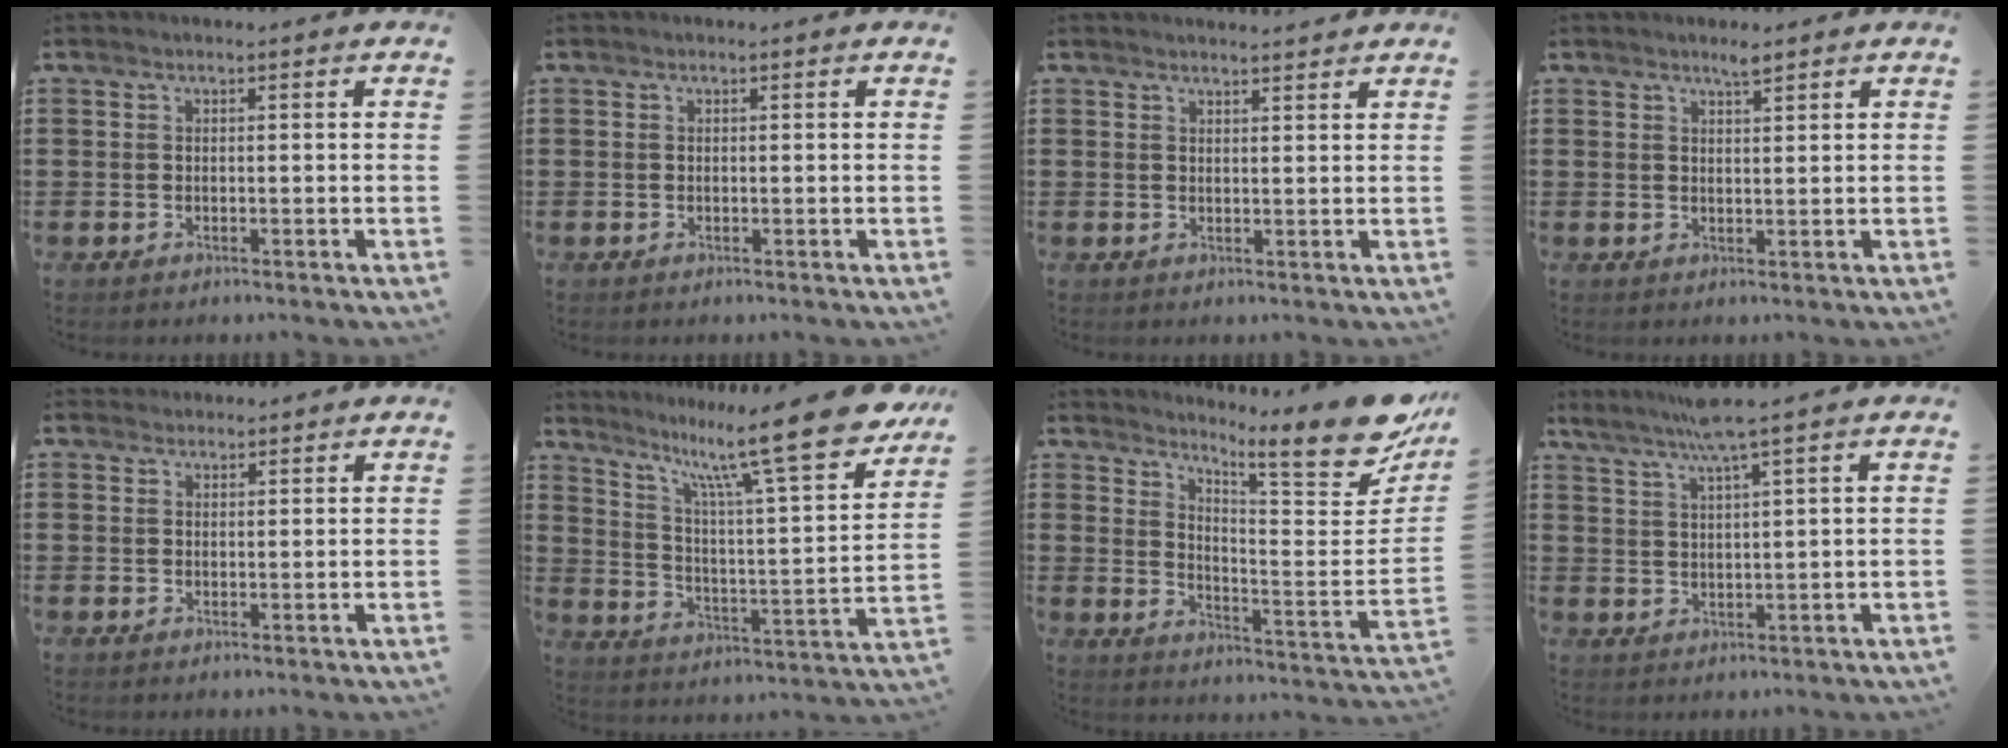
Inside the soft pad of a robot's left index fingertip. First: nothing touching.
{"total": 0.0}
{"total": 1.9, "force": [1.8, -0.1, 0.3], "torque": [-0.009, -0.001, 0.036]}
{"total": 2.2, "force": [1.8, 0.3, 1.2], "torque": [-0.025, 0.000, 0.033]}
{"total": 1.7, "force": [1.6, 0.6, 0.0], "torque": [-0.003, 0.004, 0.032]}
{"total": 15.4, "force": [12.3, 1.2, 9.2], "torque": [-0.175, -0.084, 0.198]}
{"total": 11.1, "force": [8.8, 1.0, 6.7], "torque": [-0.111, -0.077, 0.140]}
{"total": 4.9, "force": [3.9, -0.9, 2.9], "torque": [-0.067, -0.012, 0.066]}